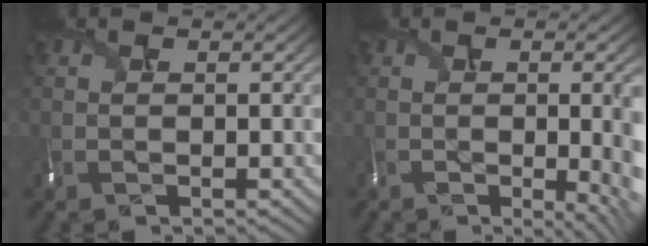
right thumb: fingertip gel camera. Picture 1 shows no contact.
{"total": 9.8, "force": [-1.3, 3.4, 9.1], "torque": [-0.086, -0.005, -0.011]}